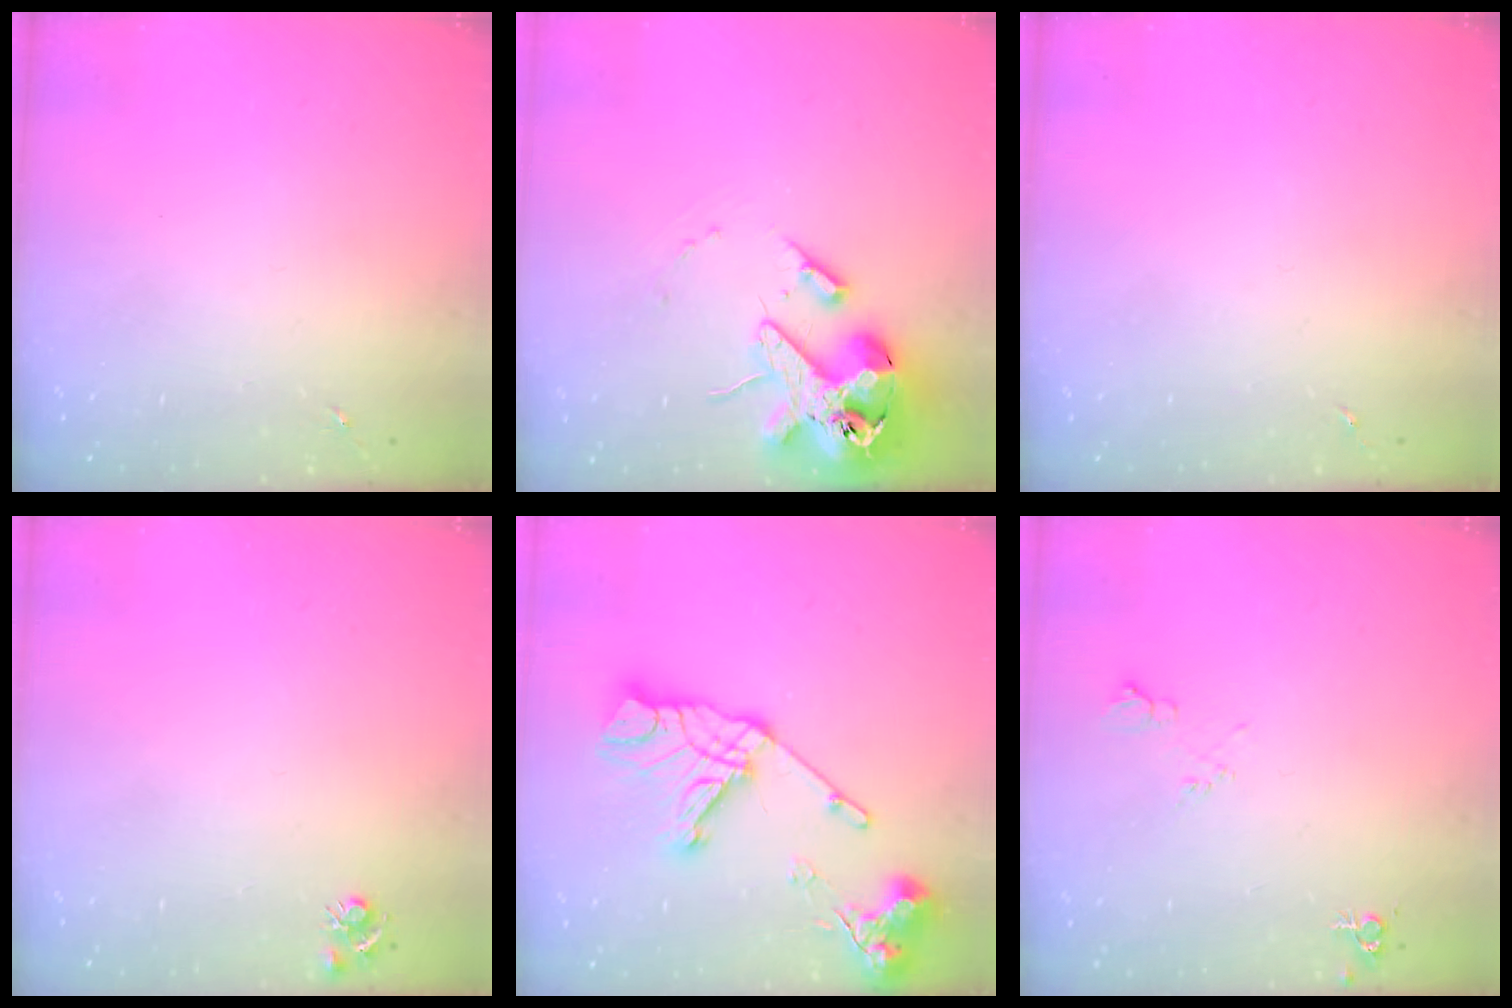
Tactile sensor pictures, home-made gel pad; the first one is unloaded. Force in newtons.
{"total": 15.6, "press": 15.4, "slide": 2.4}
{"total": 0.0}
{"total": 4.8, "press": 4.7, "slide": 0.7}
{"total": 18.1, "press": 18.0, "slide": 2.1}
{"total": 6.5, "press": 6.4, "slide": 1.0}